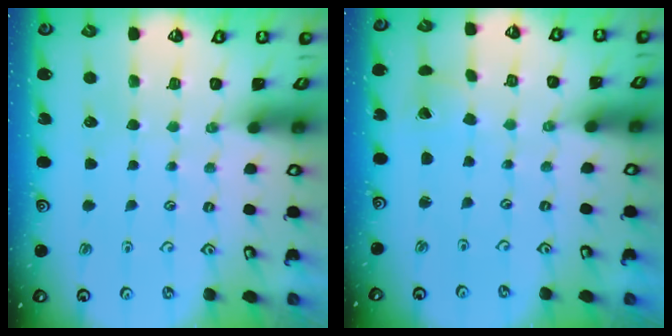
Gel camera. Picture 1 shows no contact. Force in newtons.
{"total": 2.2, "press": 2.2, "slide": 0.2}